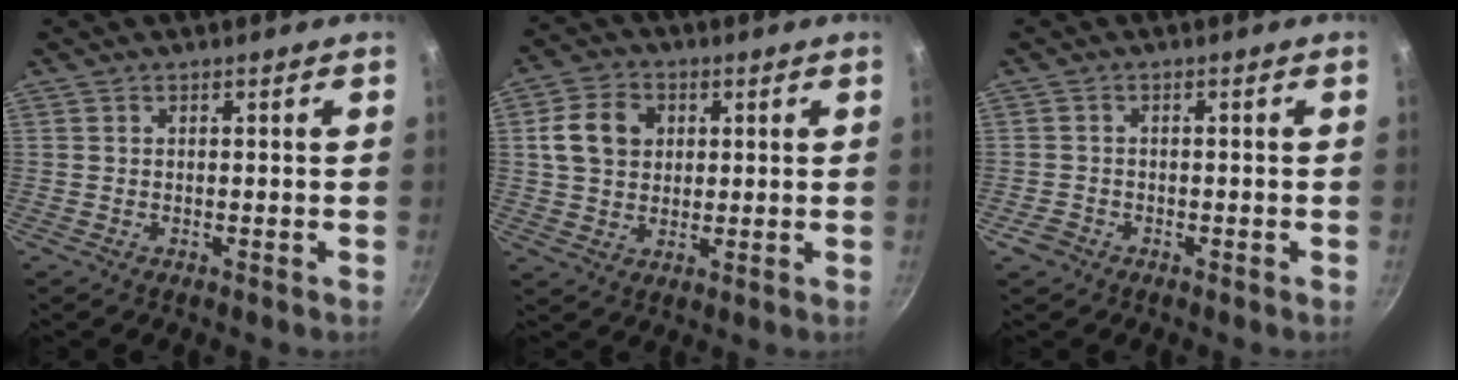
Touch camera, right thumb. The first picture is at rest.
{"total": 9.2, "force": [2.1, 7.2, 5.3], "torque": [-0.080, 0.003, 0.036]}
{"total": 2.0, "force": [-1.2, 1.5, 0.5], "torque": [-0.006, 0.005, -0.024]}